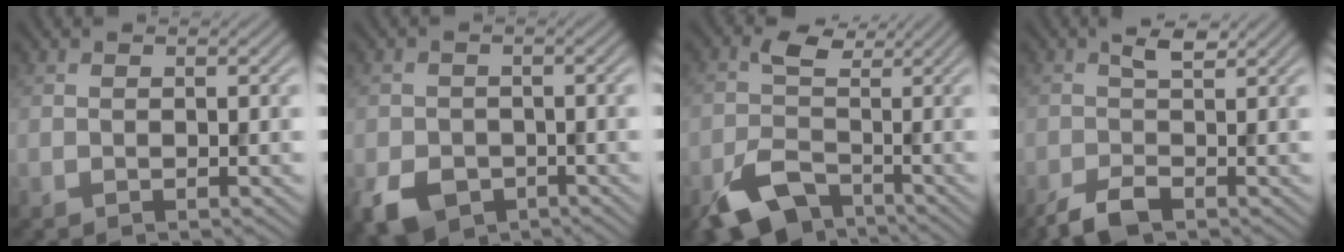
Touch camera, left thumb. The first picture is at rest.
{"total": 5.6, "force": [-2.8, 4.1, 2.5], "torque": [-0.059, -0.016, -0.053]}
{"total": 7.8, "force": [-3.3, 5.1, 4.9], "torque": [-0.097, -0.008, -0.065]}
{"total": 3.5, "force": [-1.3, 1.4, 2.9], "torque": [-0.062, -0.001, -0.030]}